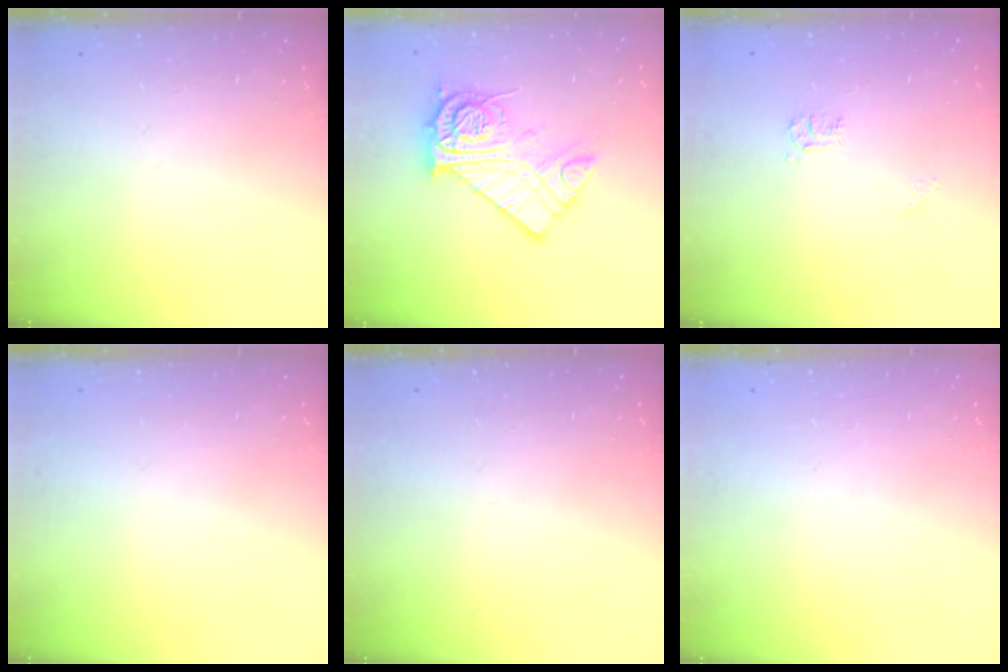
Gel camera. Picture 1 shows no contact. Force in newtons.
{"total": 14.0, "press": 13.9, "slide": 1.4}
{"total": 3.9, "press": 3.9, "slide": 0.6}
{"total": 0.0}
{"total": 0.0}
{"total": 0.0}